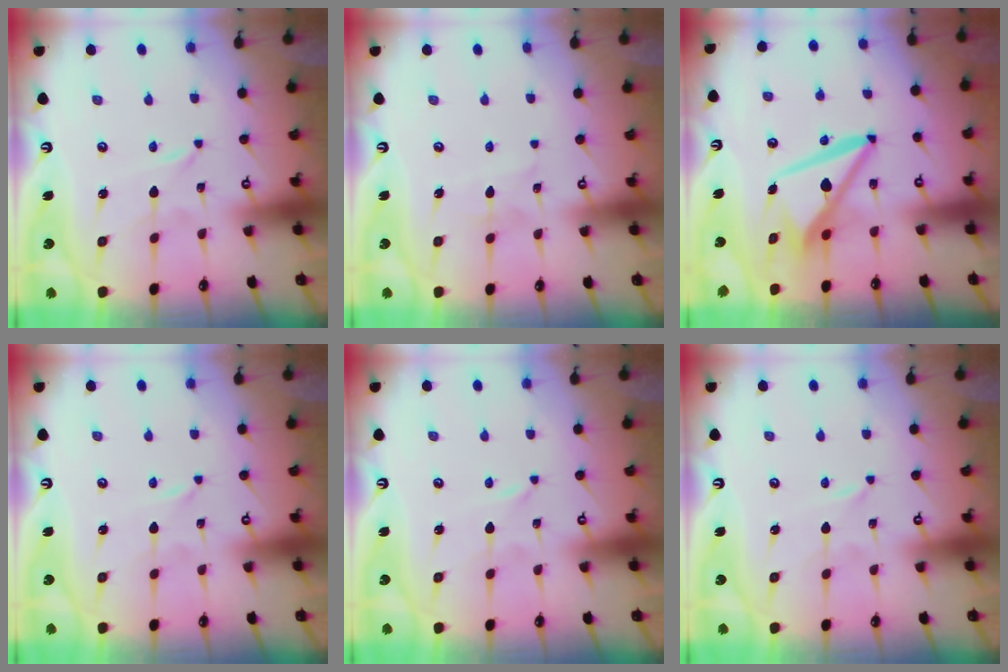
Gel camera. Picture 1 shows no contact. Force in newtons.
{"total": 2.6, "press": 2.6, "slide": 0.2}
{"total": 10.3, "press": 10.2, "slide": 1.7}
{"total": 0.0}
{"total": 0.0}
{"total": 0.0}